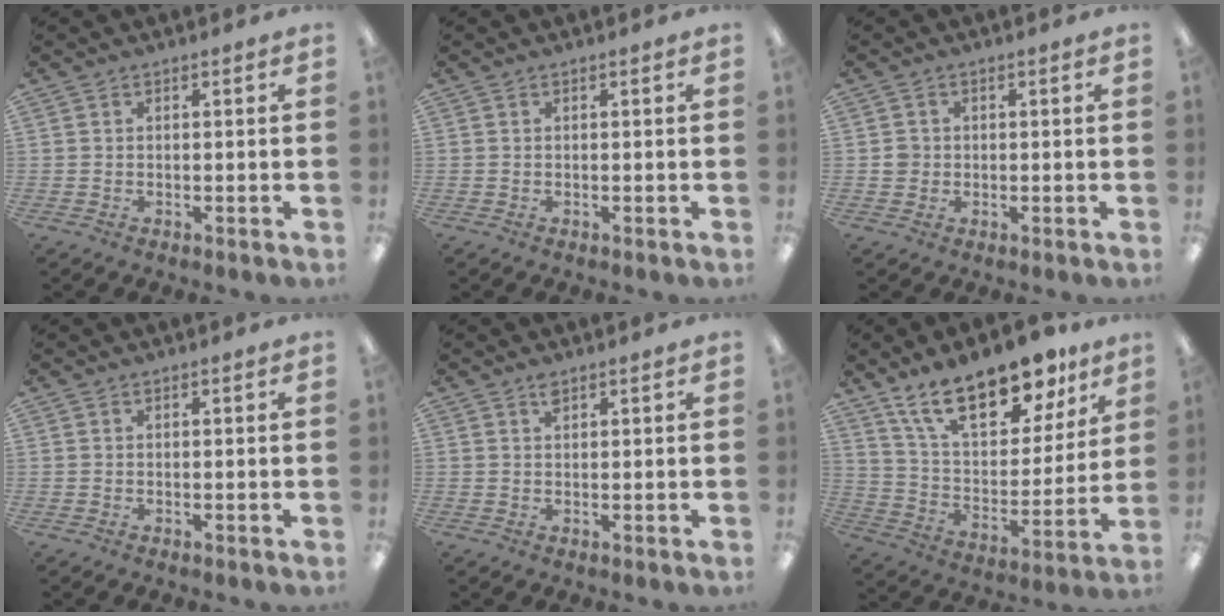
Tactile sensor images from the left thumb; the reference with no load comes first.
{"total": 0.0}
{"total": 2.4, "force": [0.0, 2.4, 0.6], "torque": [-0.004, 0.001, -0.004]}
{"total": 0.0}
{"total": 1.6, "force": [1.2, 0.7, 0.8], "torque": [-0.012, -0.002, 0.020]}
{"total": 22.1, "force": [15.6, 9.7, 12.3], "torque": [-0.205, -0.087, 0.270]}